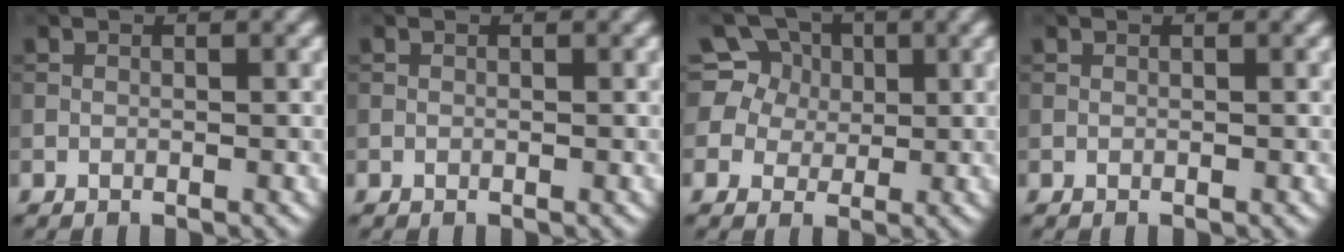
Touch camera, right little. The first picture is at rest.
{"total": 0.0}
{"total": 7.3, "force": [2.6, 6.6, 1.7], "torque": [-0.052, 0.041, 0.020]}
{"total": 0.0}